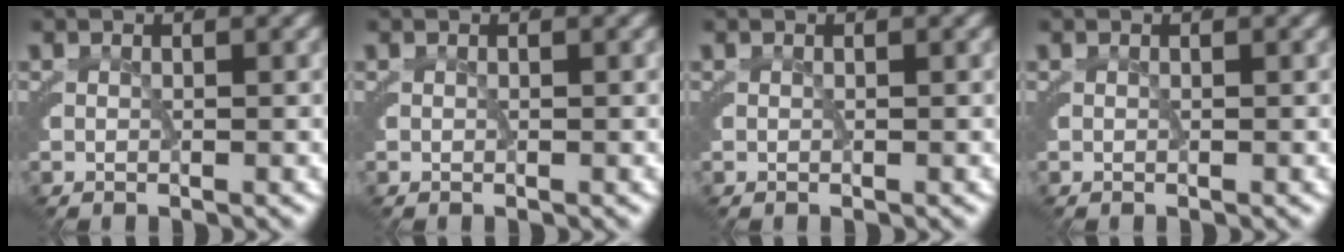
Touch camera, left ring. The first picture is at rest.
{"total": 0.0}
{"total": 0.0}
{"total": 0.0}